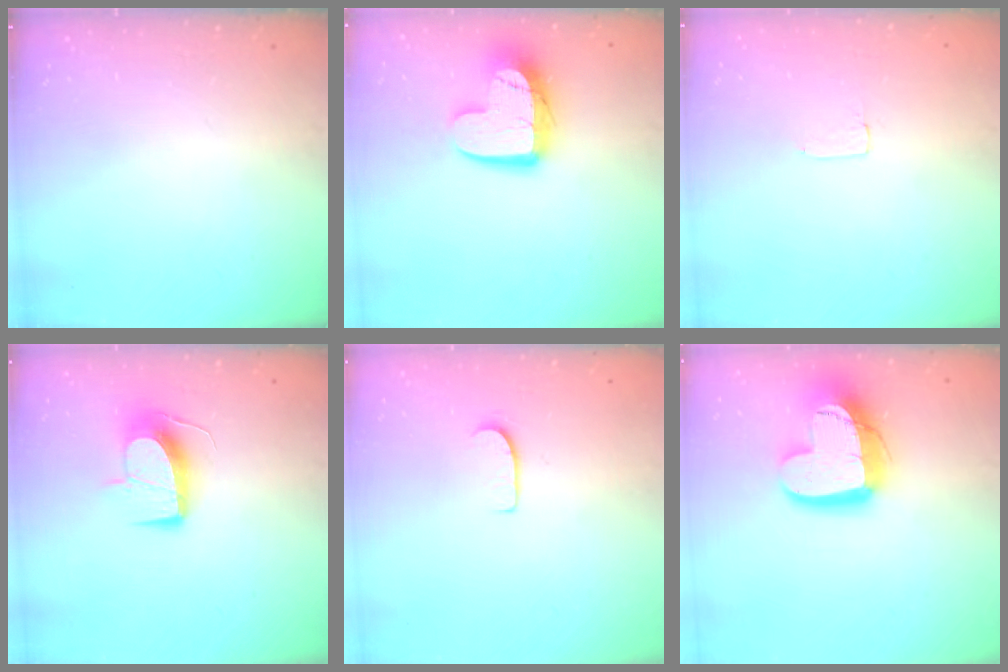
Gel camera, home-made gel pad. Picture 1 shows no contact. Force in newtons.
{"total": 12.7, "press": 12.7, "slide": 1.0}
{"total": 1.7, "press": 1.7, "slide": 0.1}
{"total": 11.6, "press": 11.6, "slide": 0.1}
{"total": 5.9, "press": 5.8, "slide": 0.6}
{"total": 16.8, "press": 16.7, "slide": 1.5}